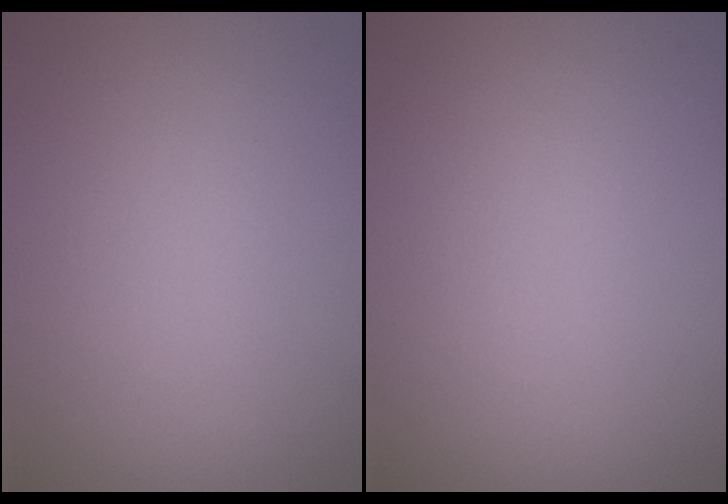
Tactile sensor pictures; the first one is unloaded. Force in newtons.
{"total": 0.0}